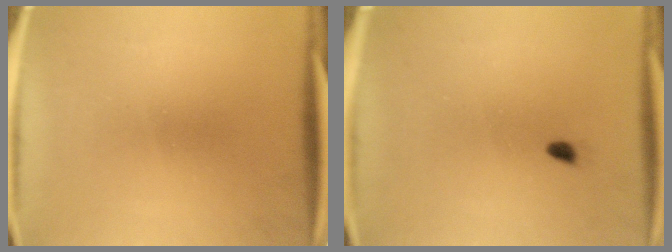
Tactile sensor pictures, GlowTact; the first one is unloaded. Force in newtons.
{"total": 0.6}